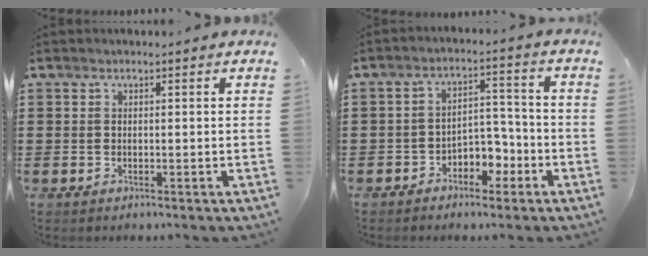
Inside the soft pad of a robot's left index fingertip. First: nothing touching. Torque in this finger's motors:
{"motor_torque": [0.43, 0.47, 0.12, 0.04]}